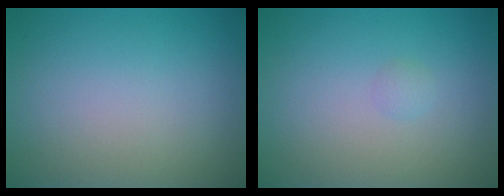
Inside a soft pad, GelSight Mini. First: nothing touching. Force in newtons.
{"total": 0.6, "press": 0.6, "slide": 0.1}